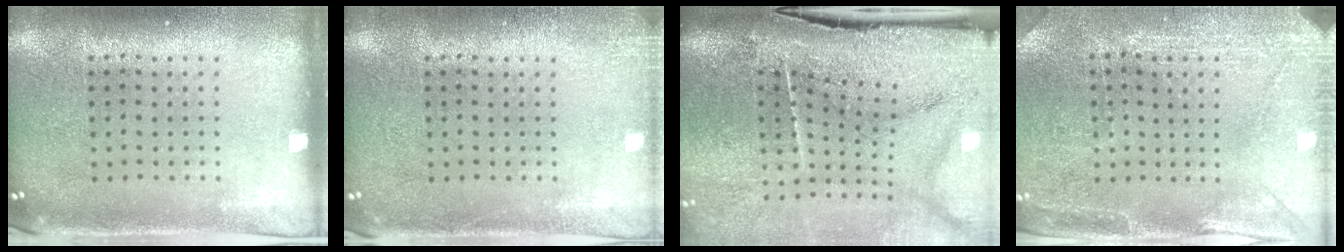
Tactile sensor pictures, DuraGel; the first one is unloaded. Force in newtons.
{"total": 1.4, "press": 1.4, "slide": 0.2}
{"total": 4.7, "press": 3.8, "slide": 2.8}
{"total": 2.9, "press": 2.8, "slide": 0.6}